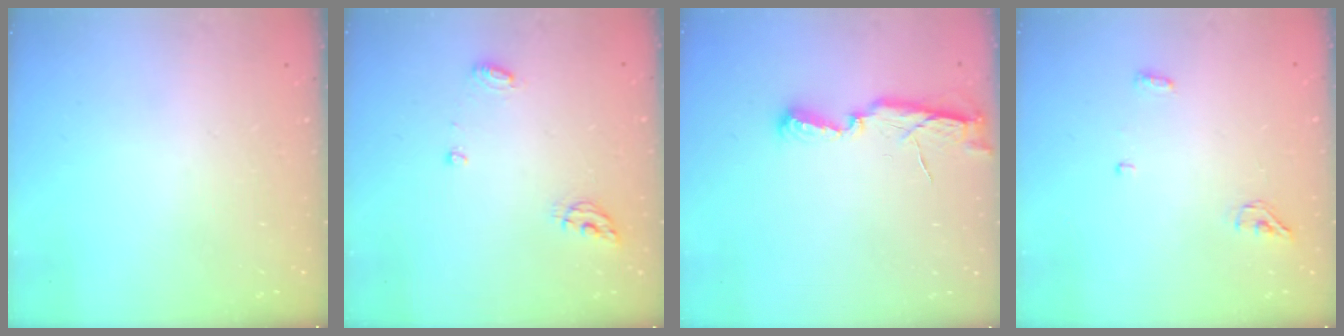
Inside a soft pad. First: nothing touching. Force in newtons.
{"total": 5.8, "press": 5.8, "slide": 0.6}
{"total": 6.6, "press": 6.6, "slide": 0.4}
{"total": 4.0, "press": 3.9, "slide": 1.0}